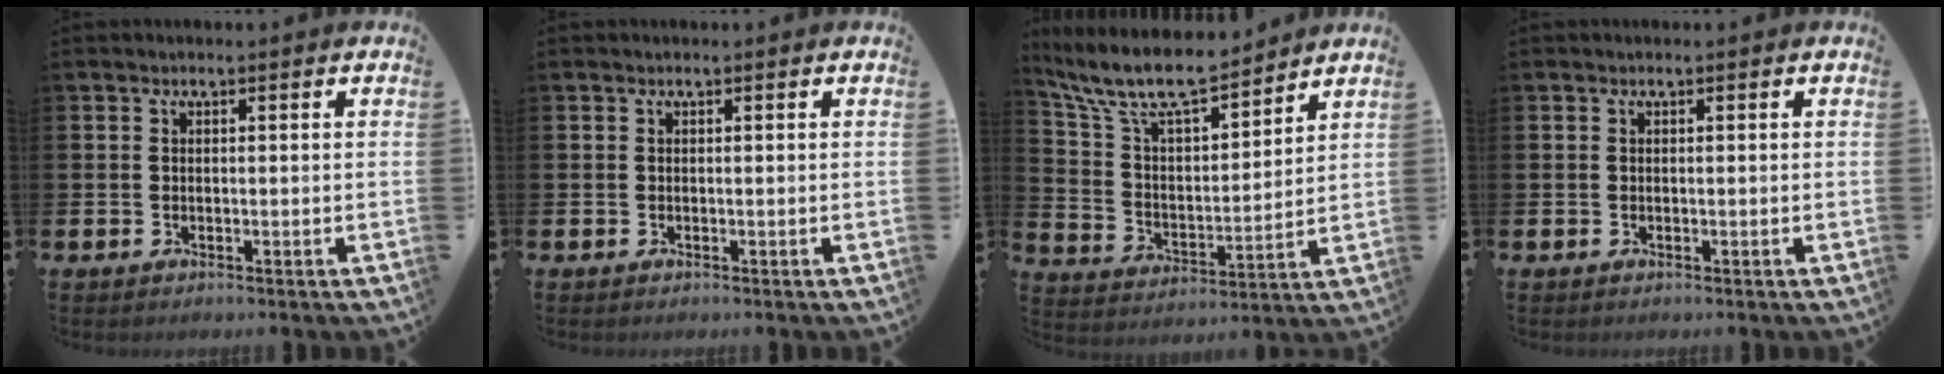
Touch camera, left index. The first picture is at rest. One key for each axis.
{"total": 0.0}
{"total": 10.6, "fx": 9.3, "fy": 2.4, "fz": 4.3, "tx": -0.127, "ty": -0.053, "tz": 0.167}
{"total": 0.0}